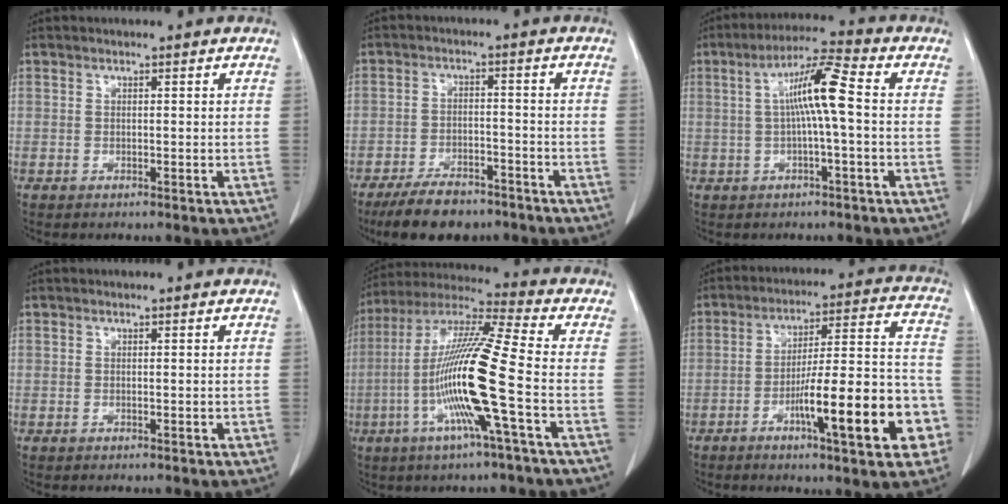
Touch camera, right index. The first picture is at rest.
{"total": 9.1, "force": [-7.2, 3.5, 4.2], "torque": [-0.072, -0.007, -0.122]}
{"total": 8.0, "force": [0.4, 0.1, 8.0], "torque": [-0.145, 0.019, 0.003]}
{"total": 0.0}
{"total": 16.1, "force": [-4.2, -1.1, 15.5], "torque": [-0.306, -0.007, -0.094]}
{"total": 17.9, "force": [-6.9, 2.6, 16.3], "torque": [-0.214, 0.025, -0.093]}